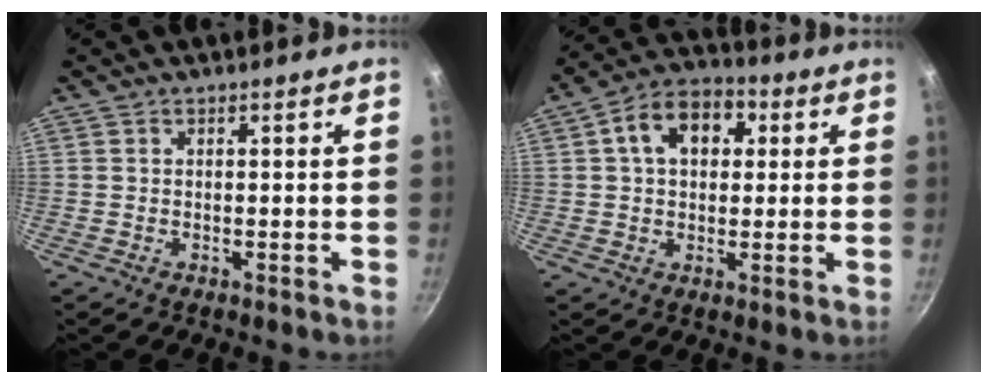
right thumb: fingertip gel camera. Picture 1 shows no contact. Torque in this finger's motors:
{"motor_torque": [0.07, 1.85, 0.69, -0.25, 0.31]}